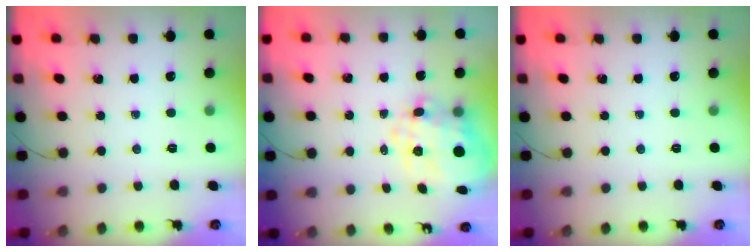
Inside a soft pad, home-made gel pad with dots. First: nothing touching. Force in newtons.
{"total": 11.9, "press": 11.7, "slide": 2.5}
{"total": 0.0}